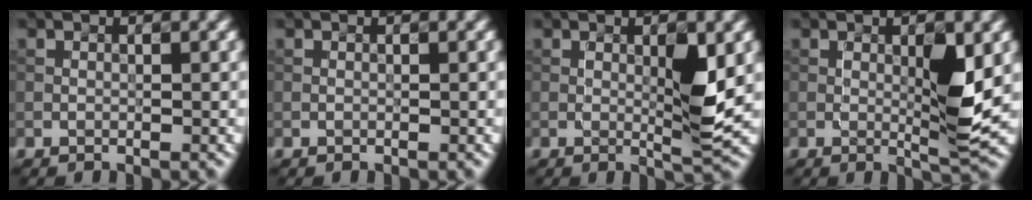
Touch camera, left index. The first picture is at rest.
{"total": 0.0}
{"total": 3.2, "force": [0.2, 0.2, 3.2], "torque": [-0.060, -0.003, 0.013]}
{"total": 3.7, "force": [0.1, 0.3, 3.7], "torque": [-0.068, -0.003, 0.012]}